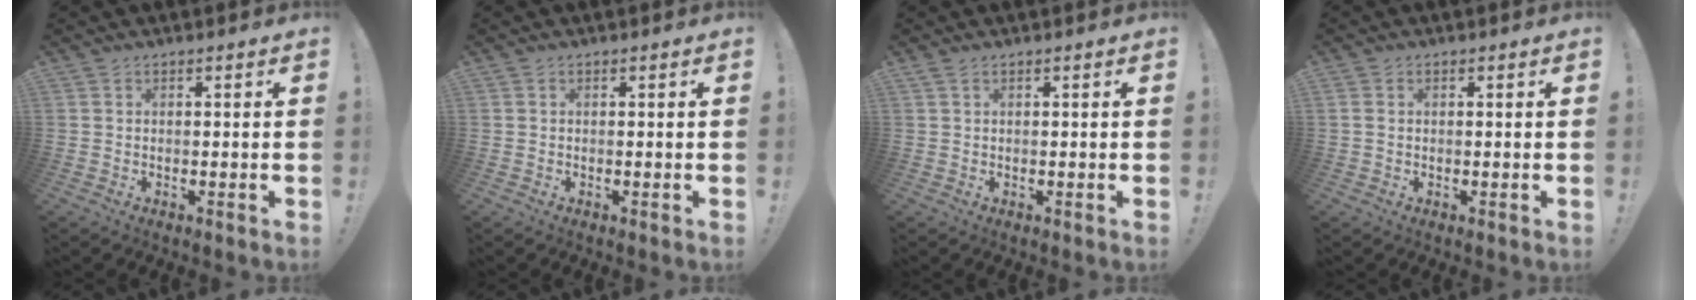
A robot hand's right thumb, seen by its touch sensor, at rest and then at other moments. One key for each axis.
{"total": 0.0}
{"total": 1.0, "fx": 0.5, "fy": 0.1, "fz": 0.9, "tx": -0.024, "ty": 0.002, "tz": 0.011}
{"total": 1.0, "fx": 0.2, "fy": 0.8, "fz": 0.5, "tx": -0.014, "ty": 0.005, "tz": 0.004}